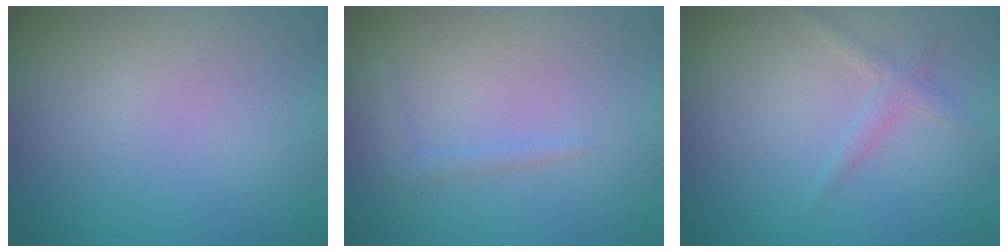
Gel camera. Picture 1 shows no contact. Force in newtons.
{"total": 0.9, "press": 0.9, "slide": 0.0}
{"total": 1.3, "press": 1.3, "slide": 0.0}